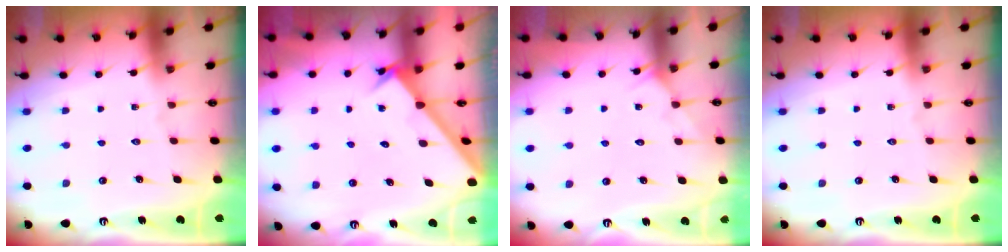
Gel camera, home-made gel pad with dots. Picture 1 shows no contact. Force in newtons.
{"total": 2.1, "press": 2.1, "slide": 0.3}
{"total": 4.3, "press": 4.3, "slide": 0.5}
{"total": 0.0}